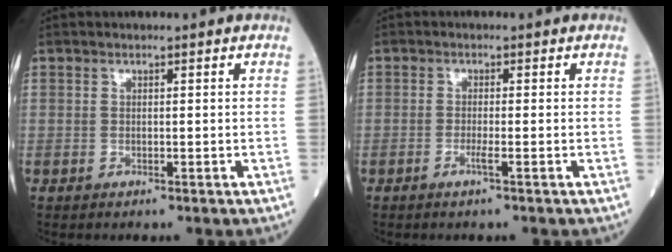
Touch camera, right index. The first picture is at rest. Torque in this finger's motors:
{"motor_torque": [0.02, -0.03, -0.02, 0.00]}